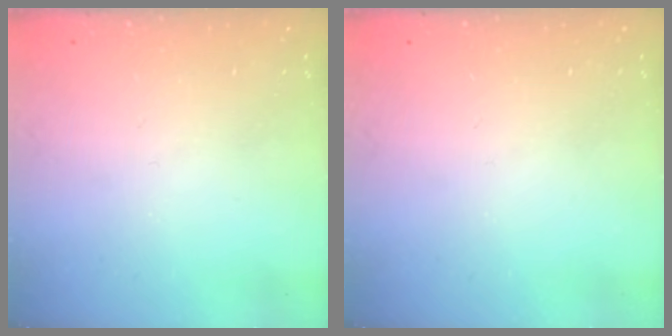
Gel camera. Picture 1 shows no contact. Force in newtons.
{"total": 0.0}